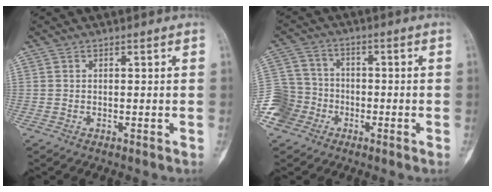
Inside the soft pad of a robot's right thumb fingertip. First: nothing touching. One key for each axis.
{"total": 10.4, "fx": -5.1, "fy": 8.8, "fz": 2.4, "tx": -0.044, "ty": 0.043, "tz": -0.099}